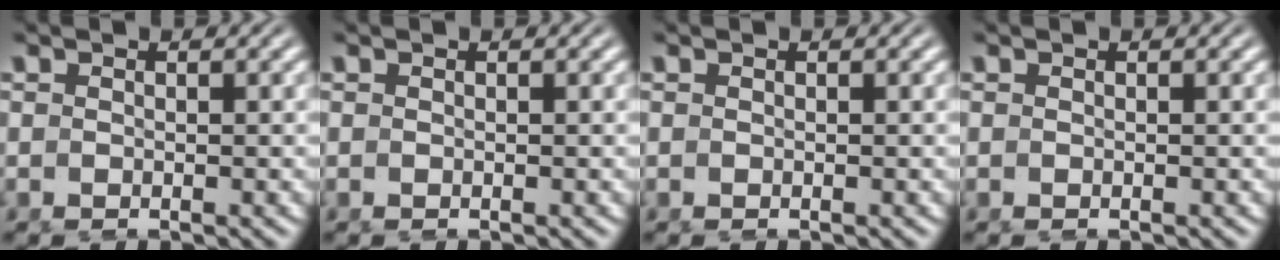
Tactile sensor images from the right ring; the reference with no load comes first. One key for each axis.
{"total": 0.0}
{"total": 0.0}
{"total": 0.0}